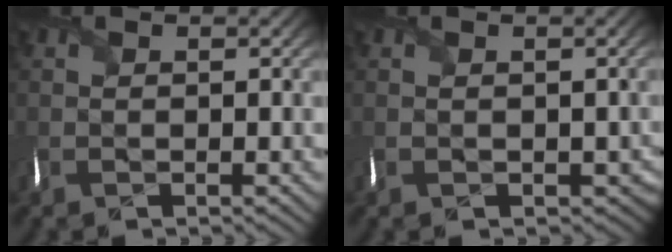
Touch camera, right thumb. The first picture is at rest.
{"total": 2.0, "force": [-0.2, 1.7, 0.9], "torque": [-0.015, -0.012, -0.004]}